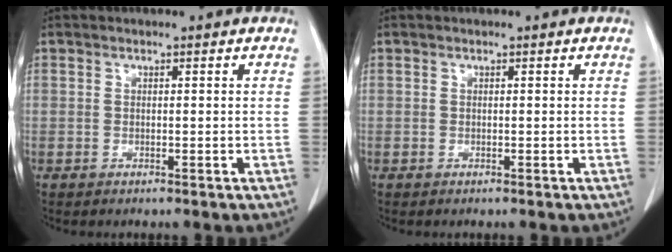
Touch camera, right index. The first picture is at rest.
{"total": 0.0}